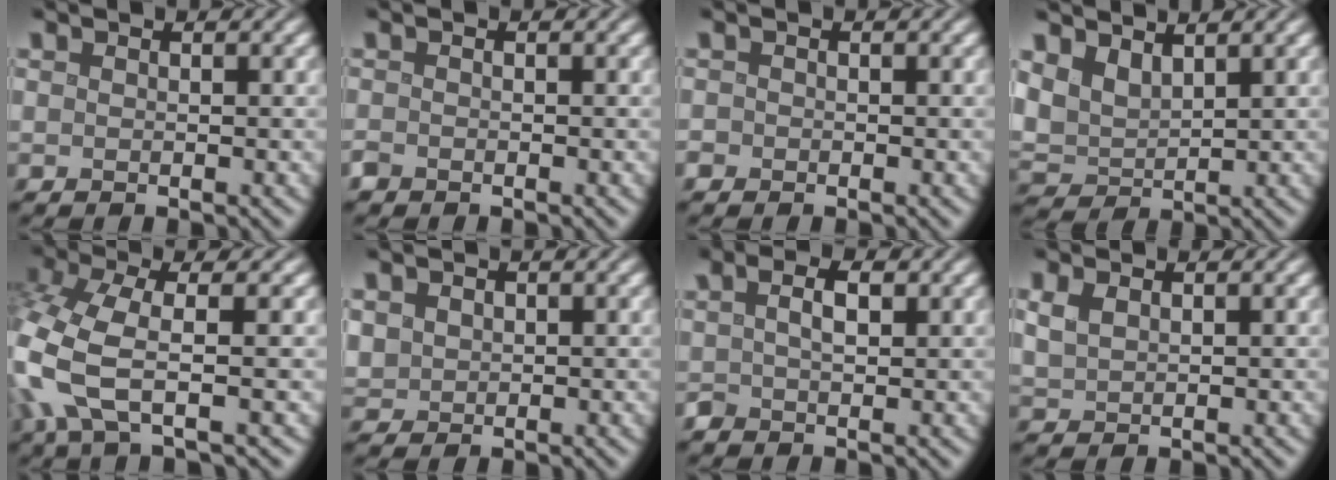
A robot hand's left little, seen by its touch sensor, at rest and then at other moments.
{"total": 0.8, "force": [-0.7, 0.4, 0.1], "torque": [-0.002, -0.004, -0.014]}
{"total": 0.7, "force": [-0.4, 0.5, 0.0], "torque": [0.002, -0.004, -0.009]}
{"total": 3.6, "force": [2.2, 2.1, 1.9], "torque": [-0.052, -0.003, 0.043]}
{"total": 6.8, "force": [-2.0, 2.2, 6.1], "torque": [-0.159, 0.000, -0.050]}
{"total": 1.6, "force": [0.5, 1.5, 0.4], "torque": [-0.011, -0.005, 0.014]}
{"total": 2.3, "force": [0.5, 1.2, 1.8], "torque": [-0.039, 0.004, 0.009]}
{"total": 1.6, "force": [0.8, 0.9, 1.0], "torque": [-0.028, 0.001, 0.021]}